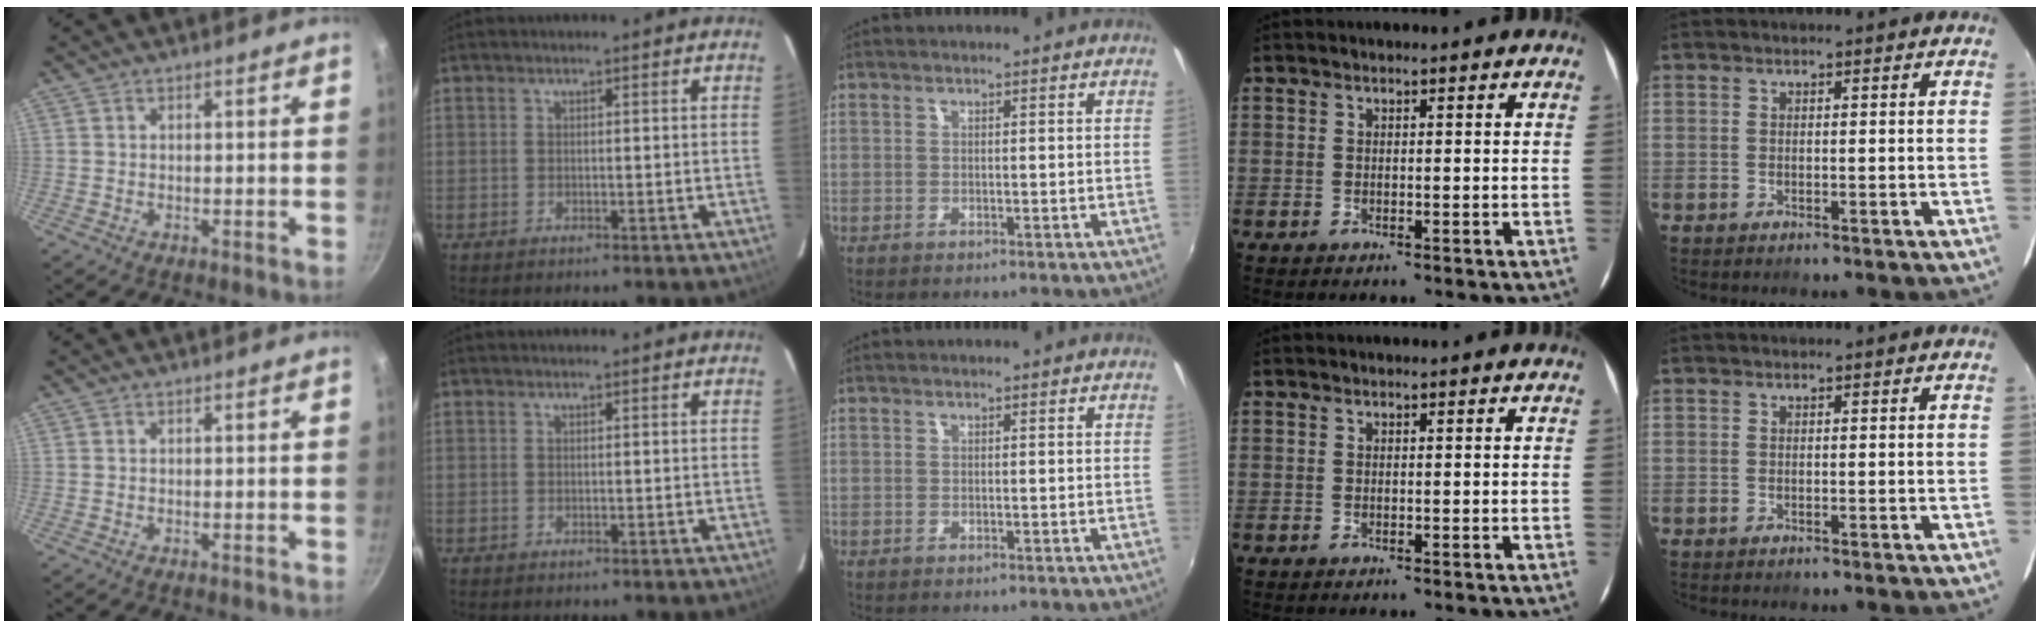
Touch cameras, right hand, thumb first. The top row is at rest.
{}